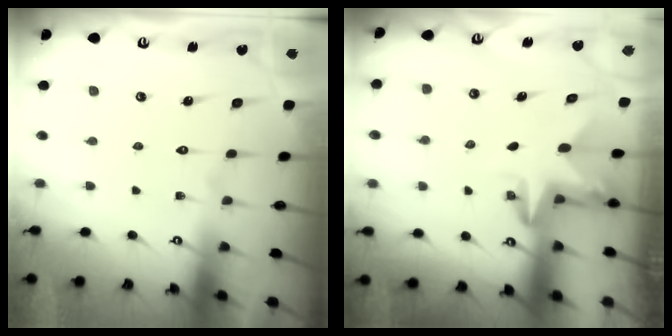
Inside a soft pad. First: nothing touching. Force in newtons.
{"total": 3.2, "press": 3.2, "slide": 0.2}